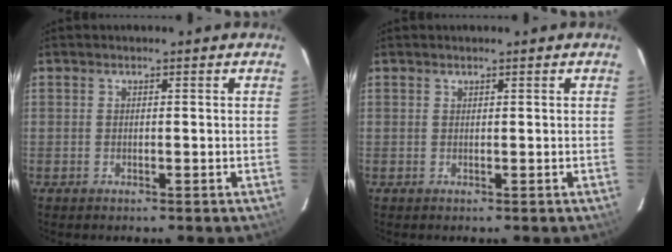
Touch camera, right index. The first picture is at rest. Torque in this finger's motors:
{"motor_torque": [0.19, 0.16, 0.05, 0.00]}